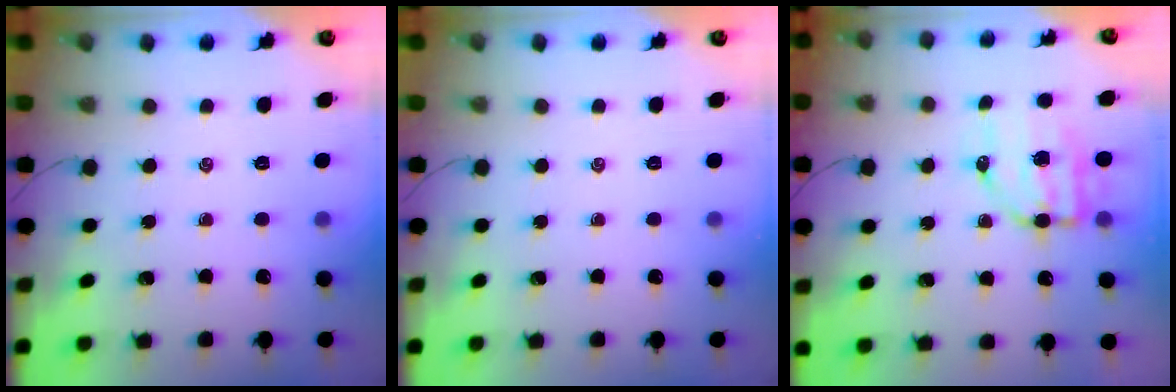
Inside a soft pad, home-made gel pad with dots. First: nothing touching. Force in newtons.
{"total": 0.0}
{"total": 7.8, "press": 7.7, "slide": 1.5}